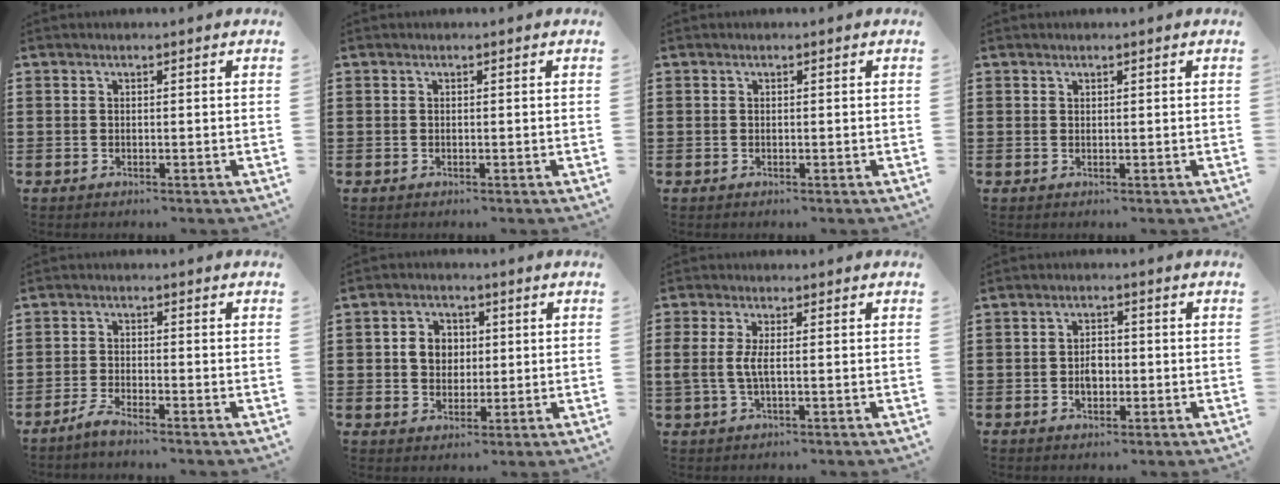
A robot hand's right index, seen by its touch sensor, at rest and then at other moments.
{"total": 0.0}
{"total": 0.0}
{"total": 0.5, "force": [0.4, 0.3, 0.0], "torque": [-0.001, 0.002, 0.008]}
{"total": 2.4, "force": [-2.2, -0.1, 0.9], "torque": [-0.025, -0.002, -0.044]}
{"total": 4.5, "force": [0.5, 4.0, 2.1], "torque": [-0.056, 0.014, 0.005]}
{"total": 3.3, "force": [-0.2, 0.8, 3.2], "torque": [-0.083, -0.007, -0.012]}
{"total": 2.8, "force": [-0.4, 1.8, 2.0], "torque": [-0.031, 0.002, -0.011]}